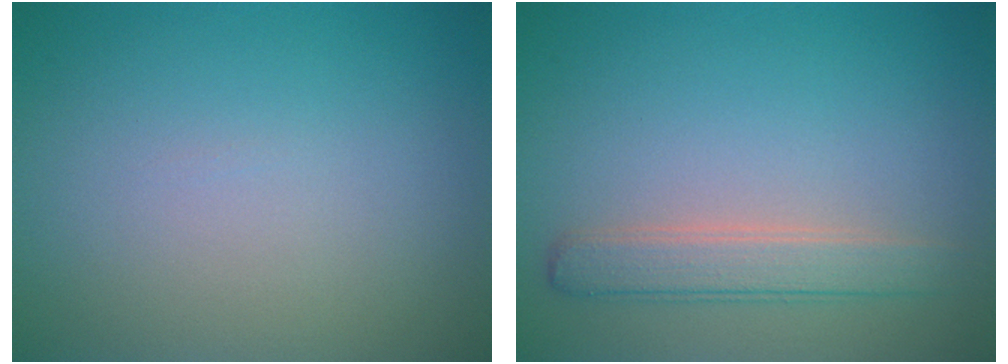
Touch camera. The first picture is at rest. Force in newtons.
{"total": 2.8, "press": 2.8, "slide": 0.1}